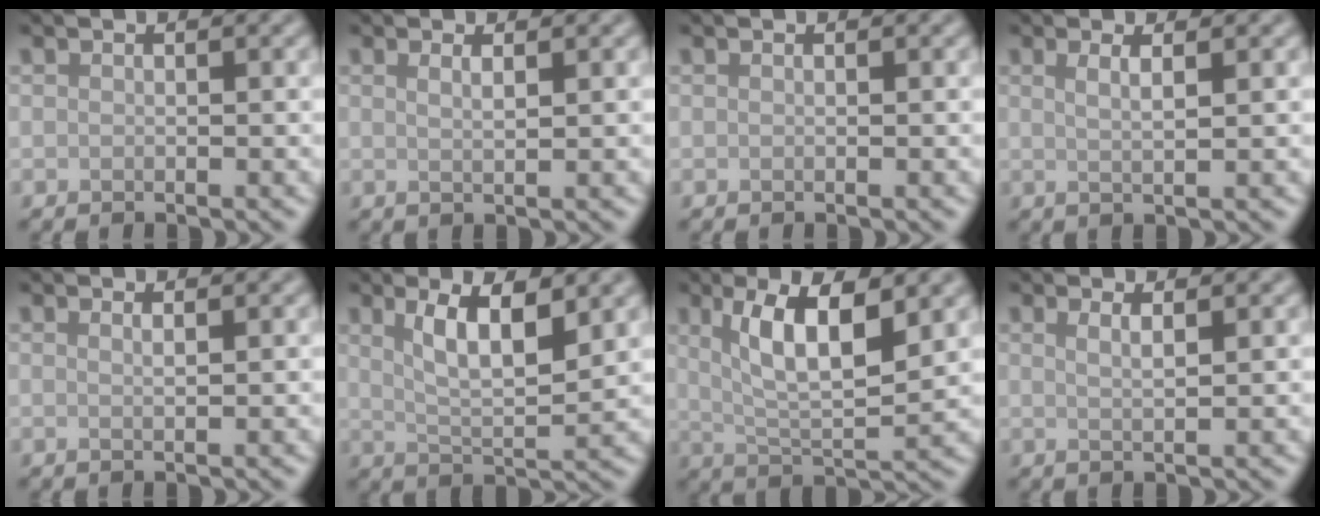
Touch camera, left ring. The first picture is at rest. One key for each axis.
{"total": 1.4, "fx": 0.6, "fy": 0.5, "fz": 1.2, "tx": -0.013, "ty": 0.001, "tz": 0.005}
{"total": 0.0}
{"total": 2.1, "fx": 0.7, "fy": 0.6, "fz": 1.8, "tx": -0.027, "ty": 0.004, "tz": 0.005}
{"total": 1.0, "fx": 0.4, "fy": 0.3, "fz": 0.8, "tx": -0.006, "ty": -0.001, "tz": 0.002}
{"total": 5.6, "fx": 2.2, "fy": 1.7, "fz": 4.8, "tx": -0.089, "ty": -0.006, "tz": 0.040}
{"total": 7.3, "fx": 2.4, "fy": 2.3, "fz": 6.5, "tx": -0.117, "ty": -0.003, "tz": 0.044}
{"total": 1.8, "fx": 0.8, "fy": 0.5, "fz": 1.5, "tx": -0.021, "ty": 0.003, "tz": 0.007}